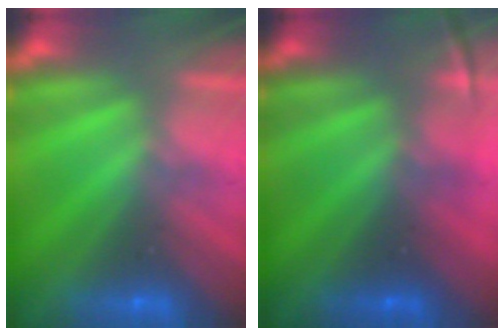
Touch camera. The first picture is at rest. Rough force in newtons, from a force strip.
{"total": 1.7}